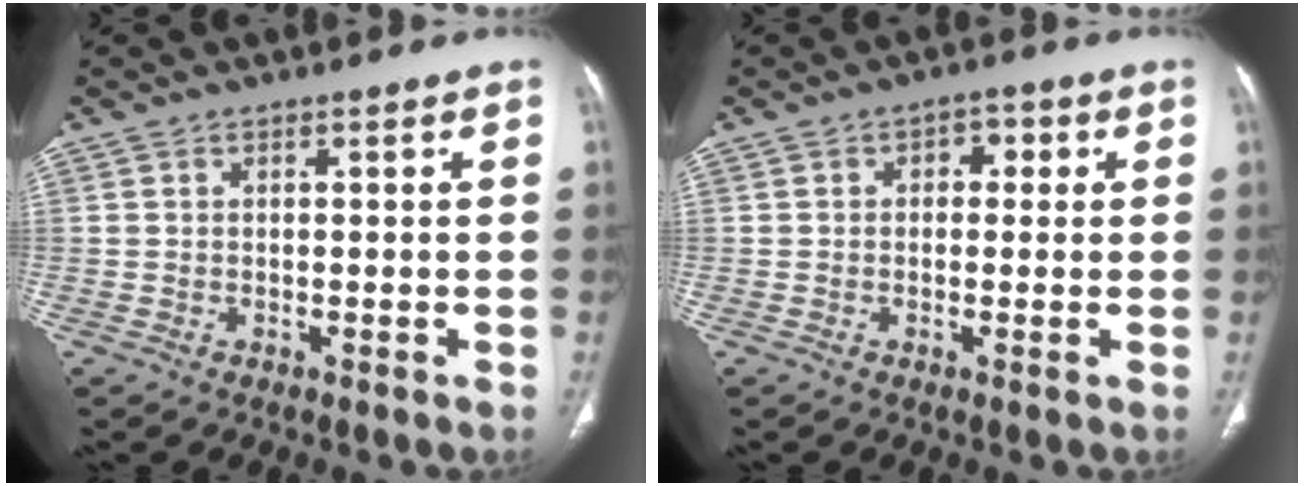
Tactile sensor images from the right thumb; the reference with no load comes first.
{"total": 3.5, "force": [0.8, 2.4, 2.4], "torque": [-0.010, 0.006, 0.004]}